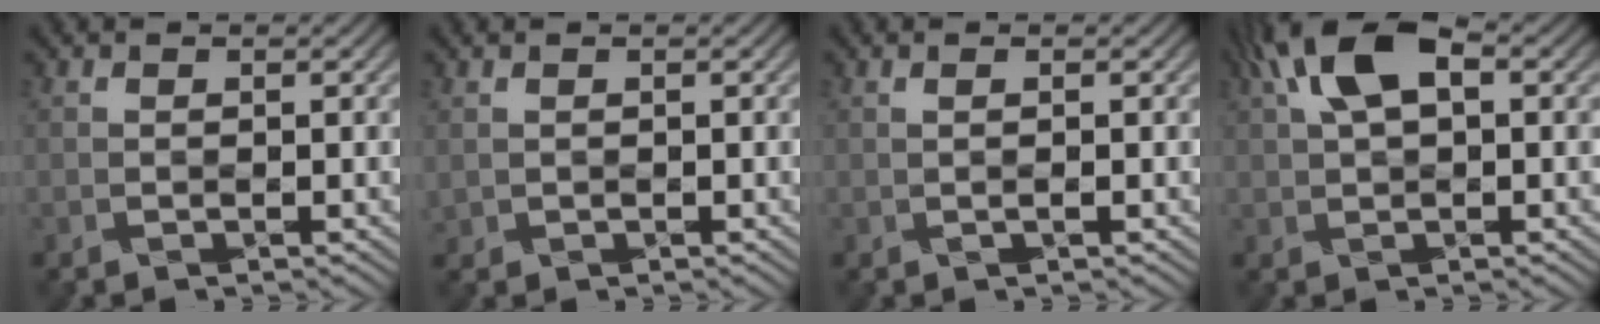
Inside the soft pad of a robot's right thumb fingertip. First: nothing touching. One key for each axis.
{"total": 0.5, "fx": 0.5, "fy": 0.1, "fz": -0.1, "tx": 0.000, "ty": -0.001, "tz": 0.013}
{"total": 0.8, "fx": 0.1, "fy": 0.1, "fz": 0.8, "tx": -0.018, "ty": 0.002, "tz": -0.002}
{"total": 8.2, "fx": 3.0, "fy": 3.8, "fz": 6.5, "tx": -0.124, "ty": 0.021, "tz": 0.050}